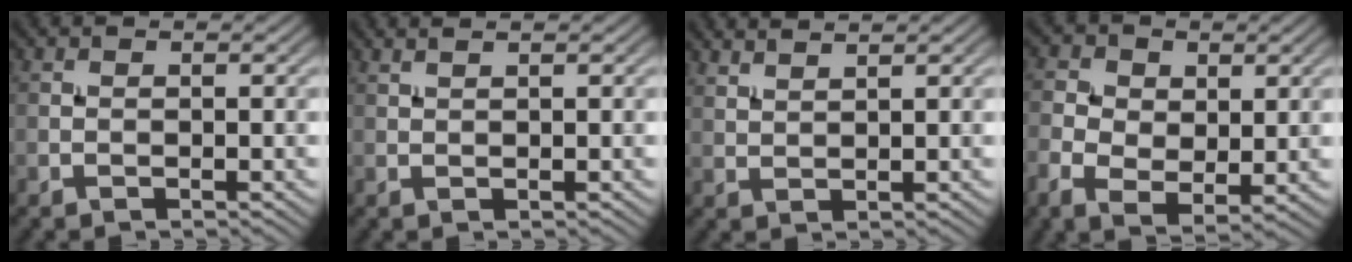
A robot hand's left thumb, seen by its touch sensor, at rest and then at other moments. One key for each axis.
{"total": 1.3, "fx": 1.0, "fy": 0.2, "fz": 0.8, "tx": -0.017, "ty": 0.004, "tz": 0.015}
{"total": 2.8, "fx": 2.4, "fy": 0.6, "fz": 1.4, "tx": -0.021, "ty": 0.003, "tz": 0.041}
{"total": 6.3, "fx": 0.3, "fy": 4.3, "fz": 4.6, "tx": -0.109, "ty": -0.006, "tz": 0.005}